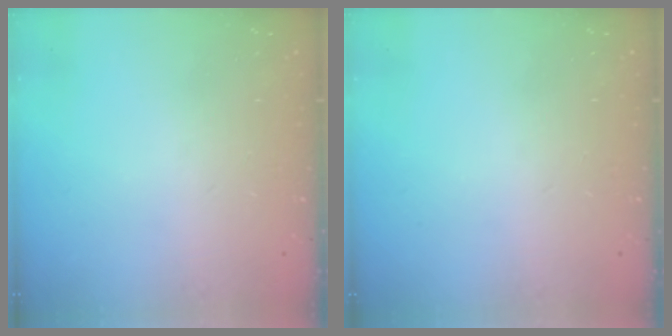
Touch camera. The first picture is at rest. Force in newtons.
{"total": 0.0}